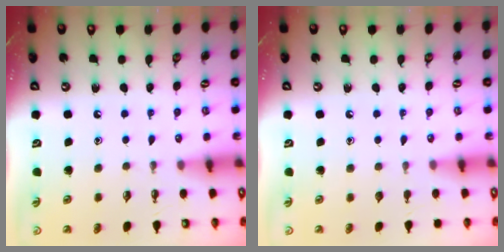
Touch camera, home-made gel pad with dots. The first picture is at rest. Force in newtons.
{"total": 0.0}